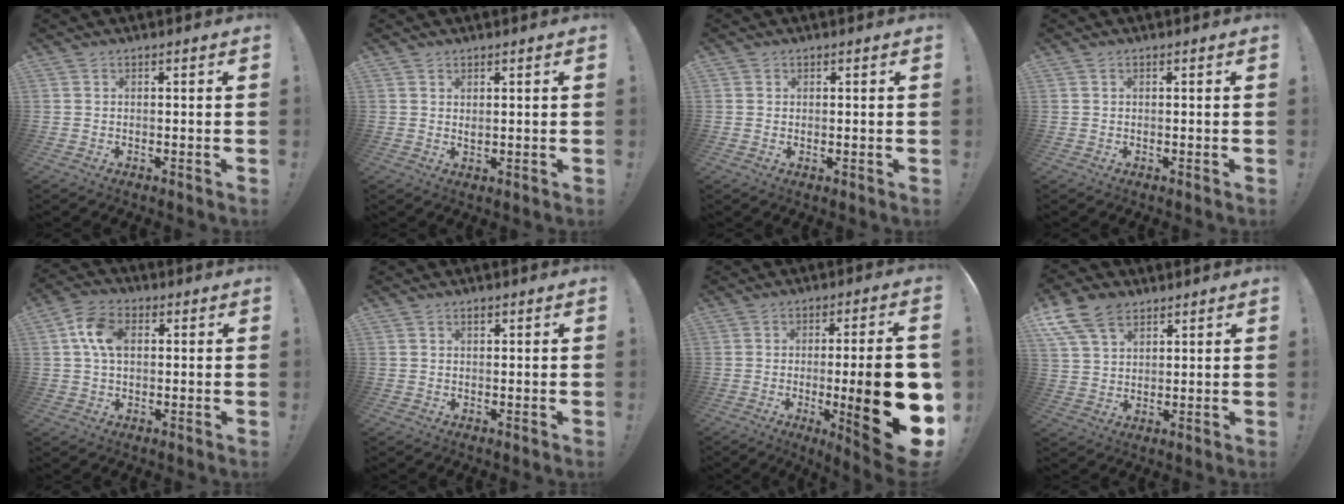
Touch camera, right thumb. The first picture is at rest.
{"total": 1.3, "force": [1.0, 0.2, 0.8], "torque": [-0.002, -0.009, 0.016]}
{"total": 0.6, "force": [0.5, 0.4, 0.1], "torque": [0.006, -0.002, 0.008]}
{"total": 0.0}
{"total": 9.8, "force": [2.0, 6.7, 6.8], "torque": [-0.130, 0.014, 0.038]}
{"total": 0.8, "force": [0.6, 0.5, 0.3], "torque": [0.002, -0.003, 0.010]}
{"total": 22.2, "force": [-3.8, 5.1, 21.2], "torque": [-0.299, 0.004, -0.045]}
{"total": 11.6, "force": [6.8, 7.3, 5.9], "torque": [-0.111, -0.030, 0.135]}